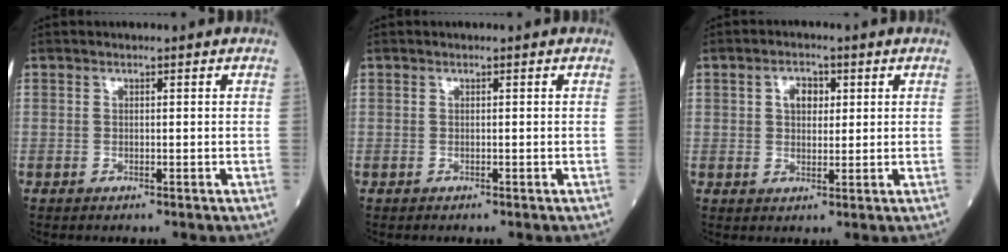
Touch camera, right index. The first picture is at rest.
{"total": 0.0}
{"total": 3.5, "force": [1.1, 2.3, 2.4], "torque": [-0.042, 0.008, 0.020]}